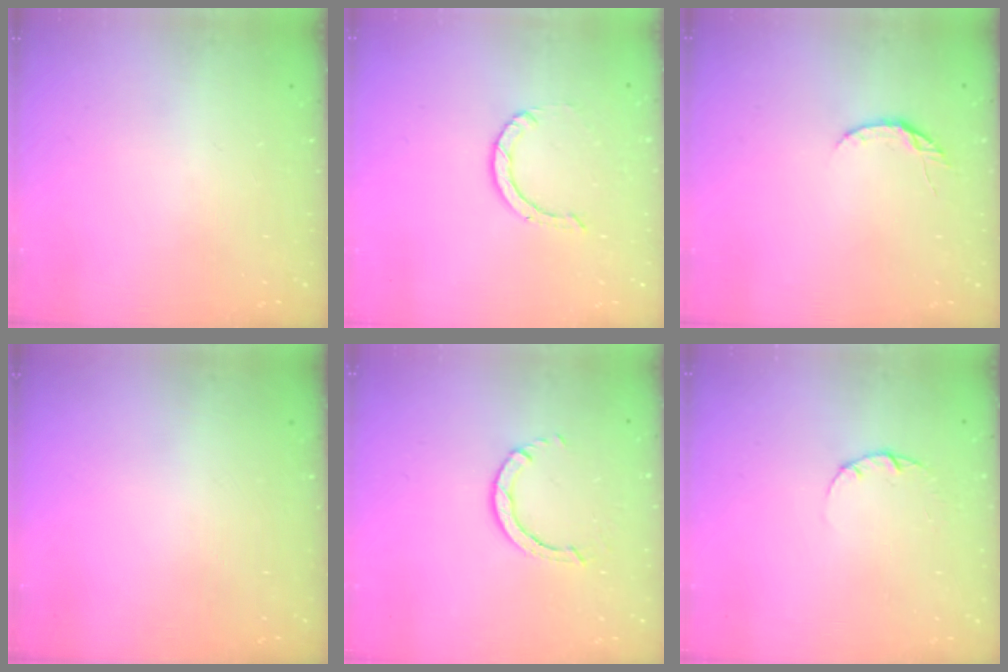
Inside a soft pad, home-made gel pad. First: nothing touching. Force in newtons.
{"total": 0.9, "press": 0.9, "slide": 0.1}
{"total": 3.8, "press": 3.8, "slide": 0.4}
{"total": 0.0}
{"total": 3.4, "press": 3.3, "slide": 0.5}
{"total": 2.2, "press": 2.2, "slide": 0.3}